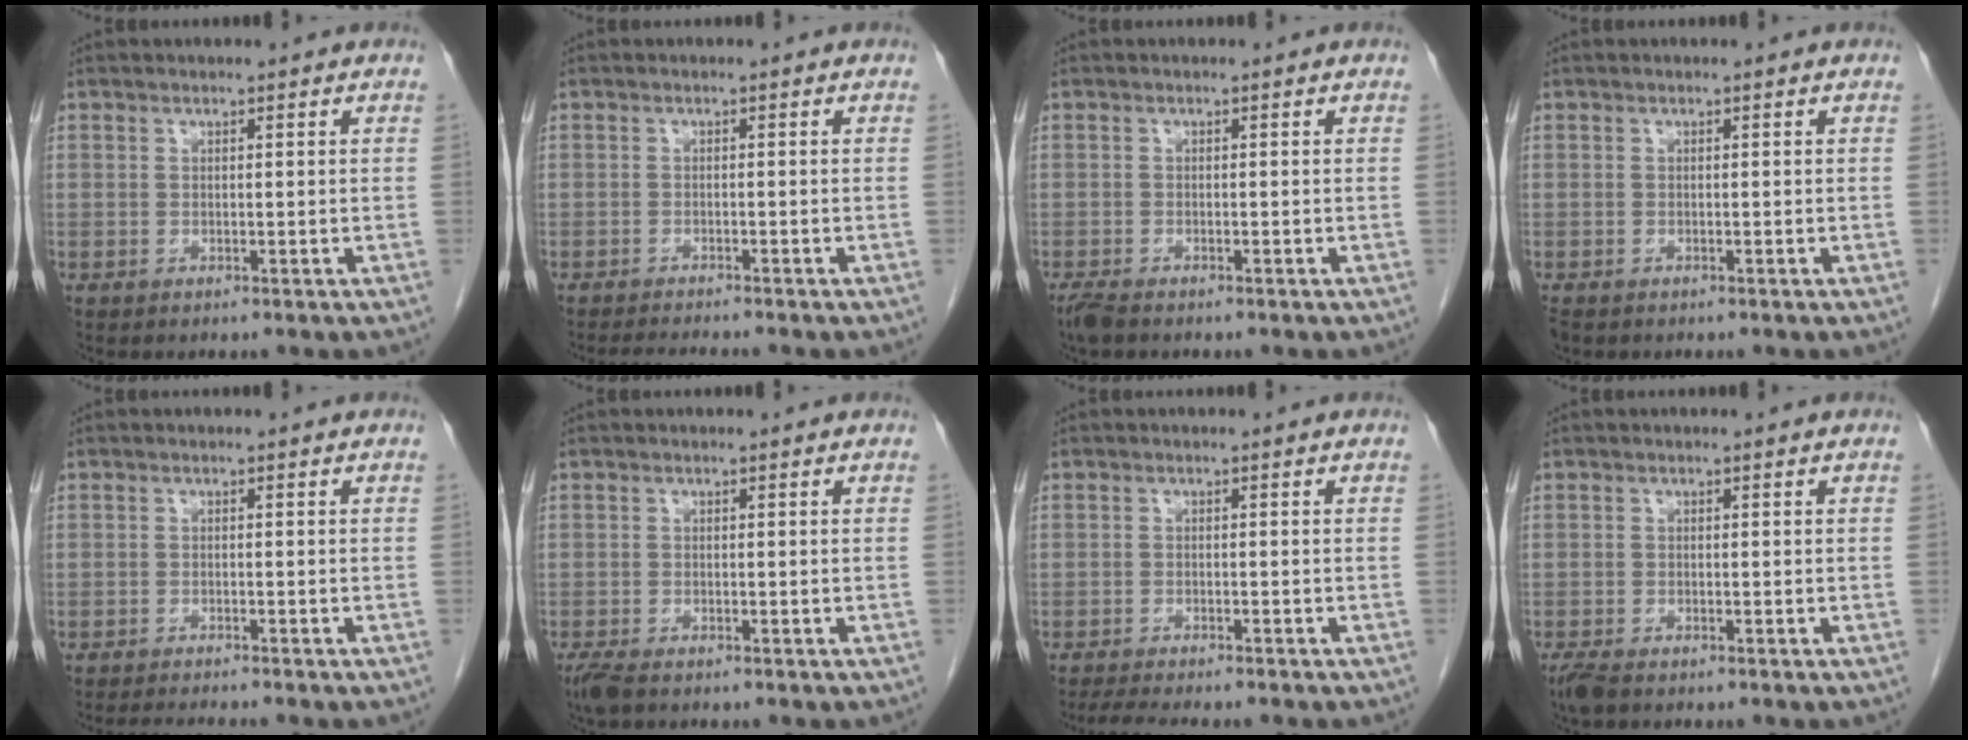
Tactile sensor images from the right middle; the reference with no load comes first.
{"total": 3.8, "force": [-3.5, -0.5, 1.3], "torque": [-0.020, -0.015, -0.056]}
{"total": 2.3, "force": [-1.9, 0.6, 1.2], "torque": [-0.031, -0.008, -0.035]}
{"total": 1.6, "force": [-1.2, 0.8, 0.6], "torque": [-0.016, -0.004, -0.019]}
{"total": 3.9, "force": [-3.6, -0.3, 1.4], "torque": [-0.020, -0.014, -0.056]}
{"total": 2.9, "force": [-2.2, 0.9, 1.7], "torque": [-0.042, -0.010, -0.039]}
{"total": 6.7, "force": [-5.8, 0.7, 3.2], "torque": [-0.046, -0.012, -0.088]}
{"total": 2.7, "force": [-2.1, 0.8, 1.5], "torque": [-0.037, -0.009, -0.038]}